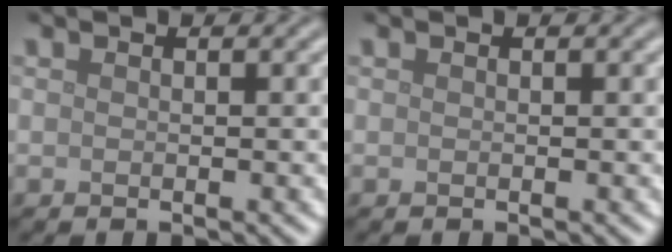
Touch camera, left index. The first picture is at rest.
{"total": 0.0}